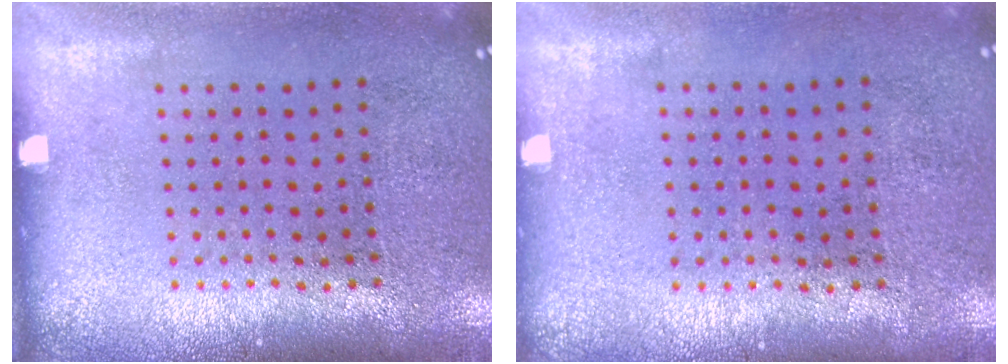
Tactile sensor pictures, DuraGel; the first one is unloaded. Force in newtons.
{"total": 0.0}